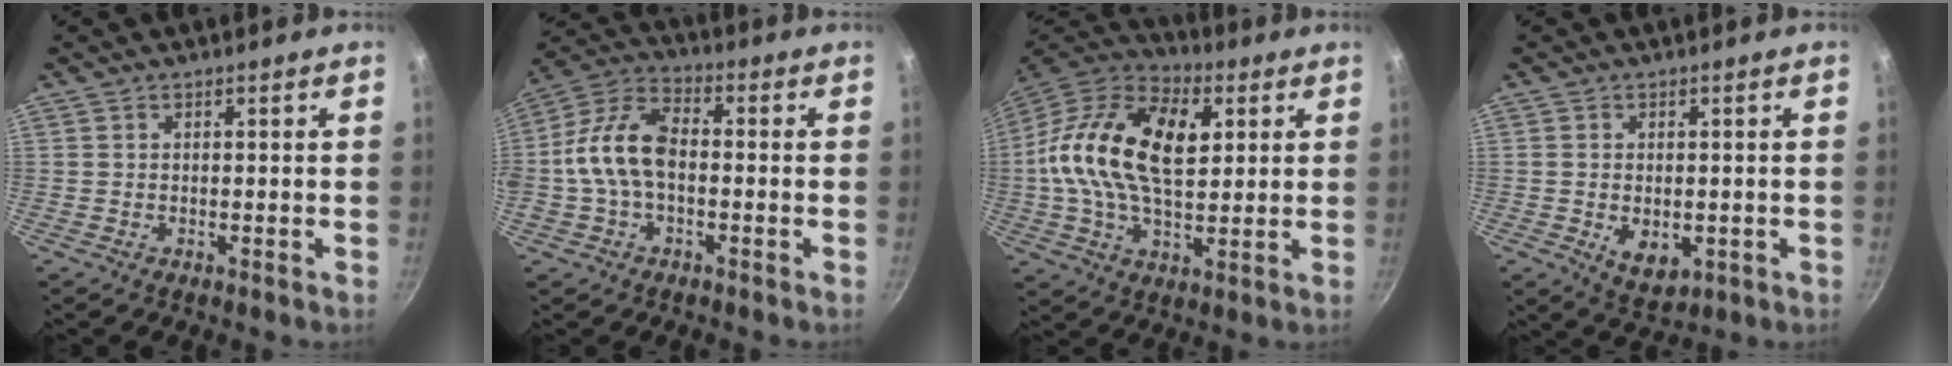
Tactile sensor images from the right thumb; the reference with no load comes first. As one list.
[{"total": 12.2, "force": [-1.1, 7.2, 9.8], "torque": [-0.179, 0.041, -0.038]}, {"total": 22.6, "force": [4.0, 13.1, 18.0], "torque": [-0.328, 0.017, 0.051]}, {"total": 6.2, "force": [-1.1, 4.0, 4.6], "torque": [-0.062, -0.010, -0.006]}]